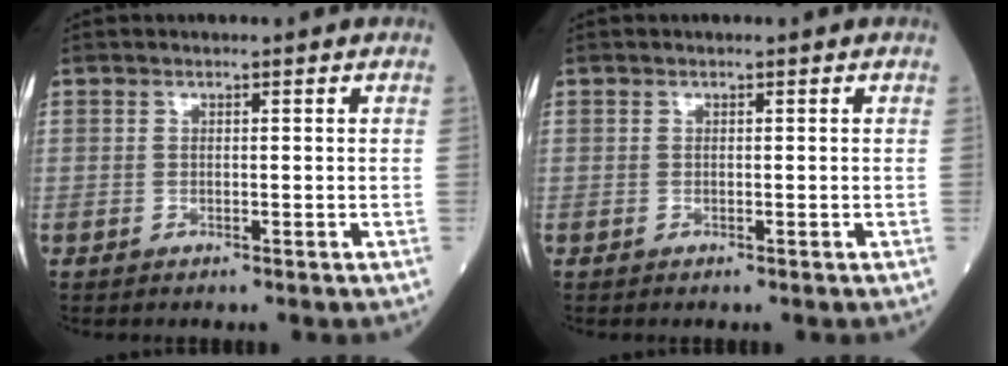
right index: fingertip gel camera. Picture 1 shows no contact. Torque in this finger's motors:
{"motor_torque": [0.00, 0.00, 0.00, 0.00]}